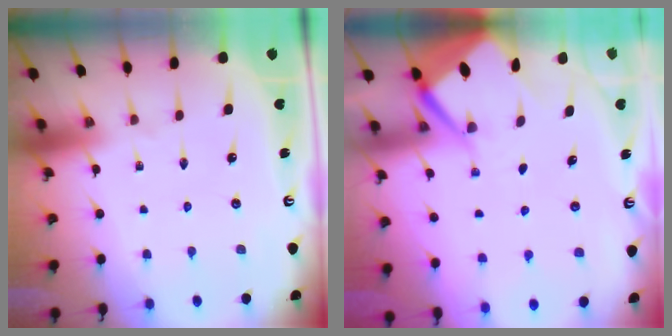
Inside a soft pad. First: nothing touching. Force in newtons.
{"total": 4.9, "press": 4.8, "slide": 0.7}